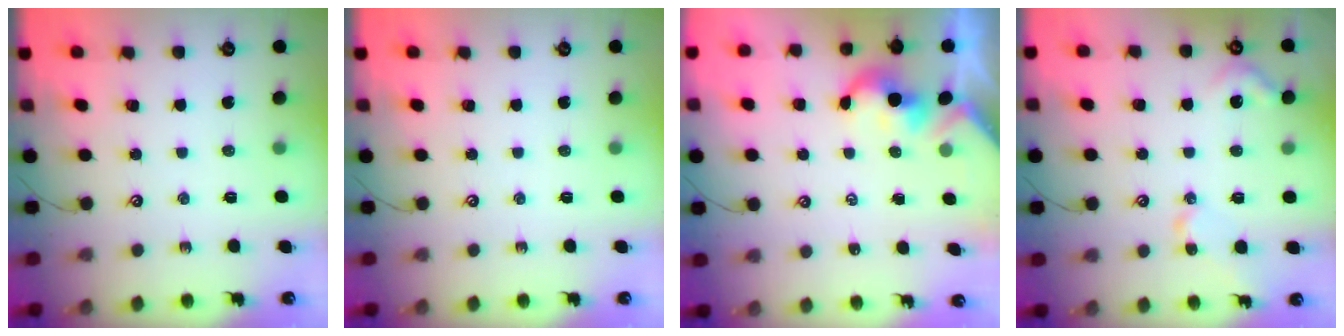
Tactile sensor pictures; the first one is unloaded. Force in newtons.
{"total": 0.0}
{"total": 2.2, "press": 2.2, "slide": 0.4}
{"total": 5.2, "press": 5.1, "slide": 0.9}